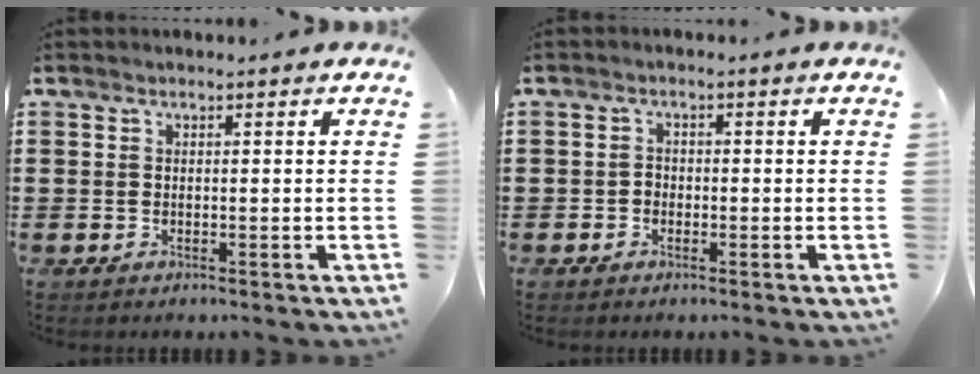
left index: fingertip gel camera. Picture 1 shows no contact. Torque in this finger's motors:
{"motor_torque": [-1.09, 1.05, -0.01, -0.01]}